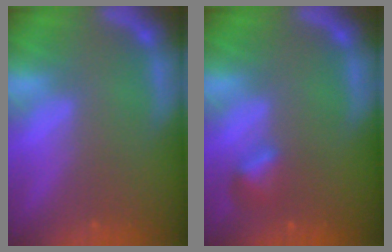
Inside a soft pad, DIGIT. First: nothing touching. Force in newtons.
{"total": 1.9}